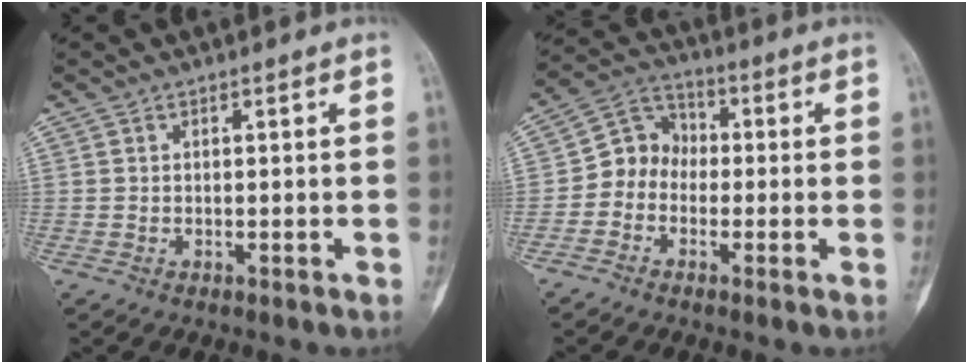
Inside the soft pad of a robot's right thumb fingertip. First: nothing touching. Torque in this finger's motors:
{"motor_torque": [0.02, 0.02, 0.00, -0.01, 0.01]}